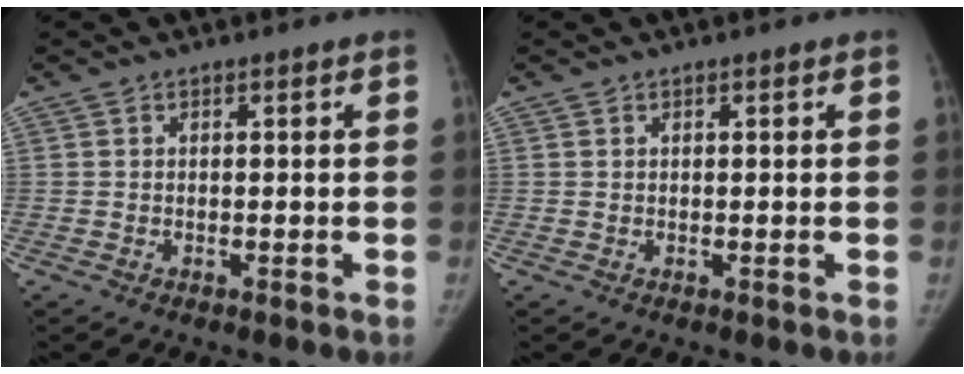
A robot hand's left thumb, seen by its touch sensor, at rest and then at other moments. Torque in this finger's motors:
{"motor_torque": [-0.36, -0.17, 0.23, -0.56, 0.01]}